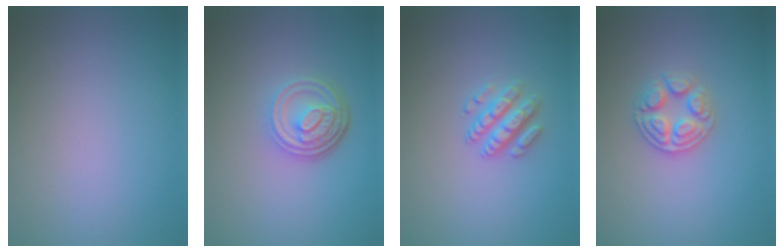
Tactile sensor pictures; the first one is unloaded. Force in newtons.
{"total": 4.9, "press": 3.5, "slide": 3.4}
{"total": 2.7, "press": 2.5, "slide": 1.0}
{"total": 3.0, "press": 2.8, "slide": 1.1}